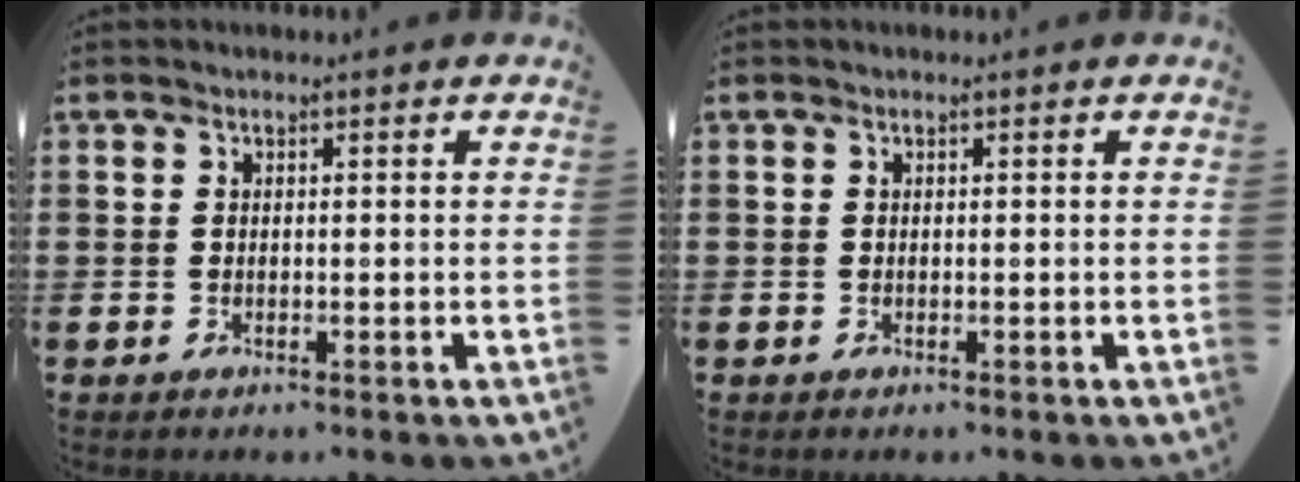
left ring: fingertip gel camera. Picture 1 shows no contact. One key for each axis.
{"total": 0.0}